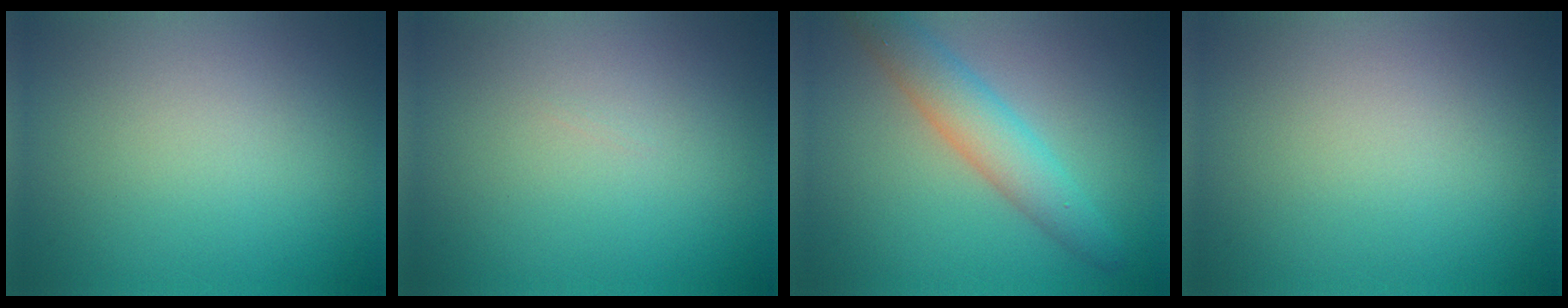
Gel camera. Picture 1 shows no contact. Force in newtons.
{"total": 0.0}
{"total": 4.2, "press": 4.2, "slide": 0.2}
{"total": 0.0}